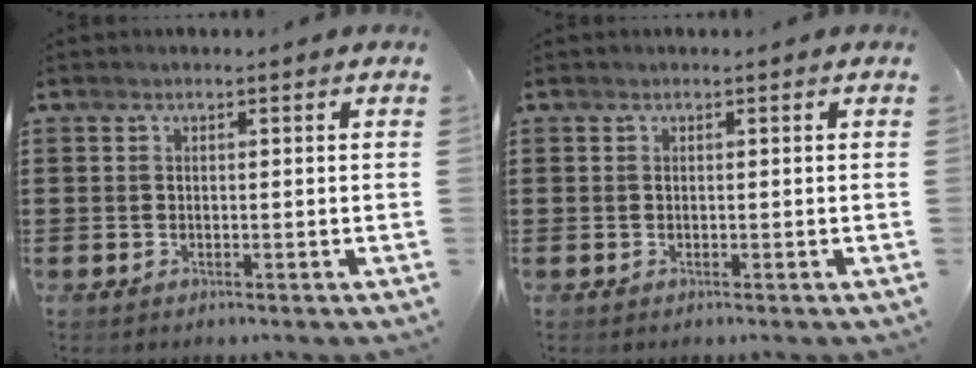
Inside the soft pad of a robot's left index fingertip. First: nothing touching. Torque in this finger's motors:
{"motor_torque": [0.01, 0.04, 0.00, 0.00]}